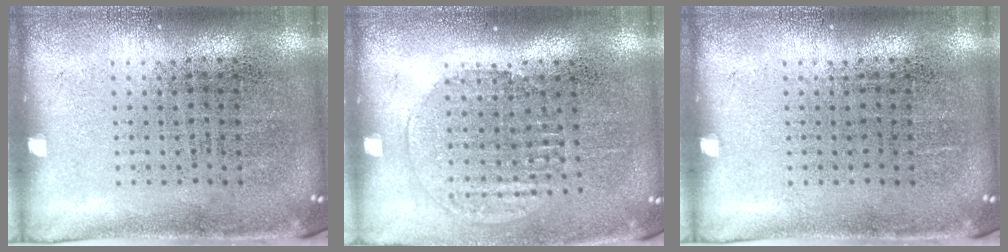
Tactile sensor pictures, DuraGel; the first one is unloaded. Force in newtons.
{"total": 1.4, "press": 1.2, "slide": 0.7}
{"total": 0.0}